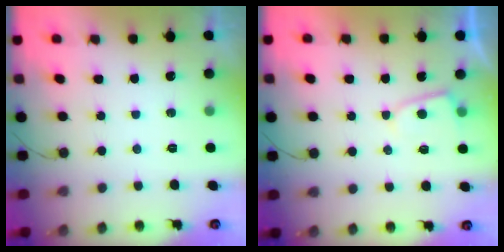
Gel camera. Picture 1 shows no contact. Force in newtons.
{"total": 3.0, "press": 2.9, "slide": 0.3}